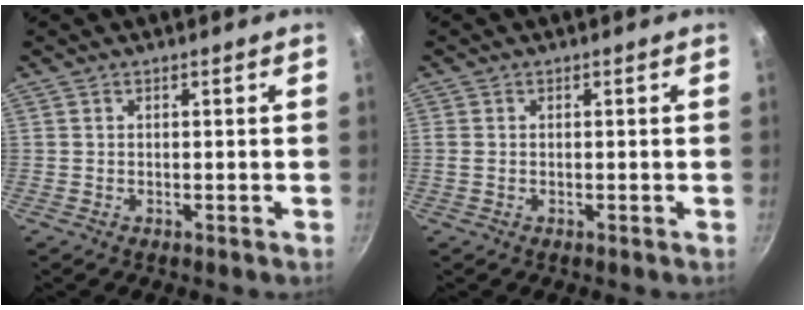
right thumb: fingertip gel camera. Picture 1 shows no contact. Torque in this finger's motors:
{"motor_torque": [0.11, -0.50, 0.00, 0.51, 0.00]}